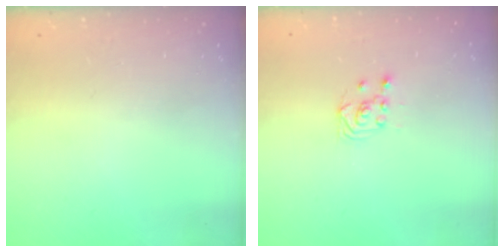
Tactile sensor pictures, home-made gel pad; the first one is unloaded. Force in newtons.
{"total": 2.5, "press": 2.2, "slide": 1.2}